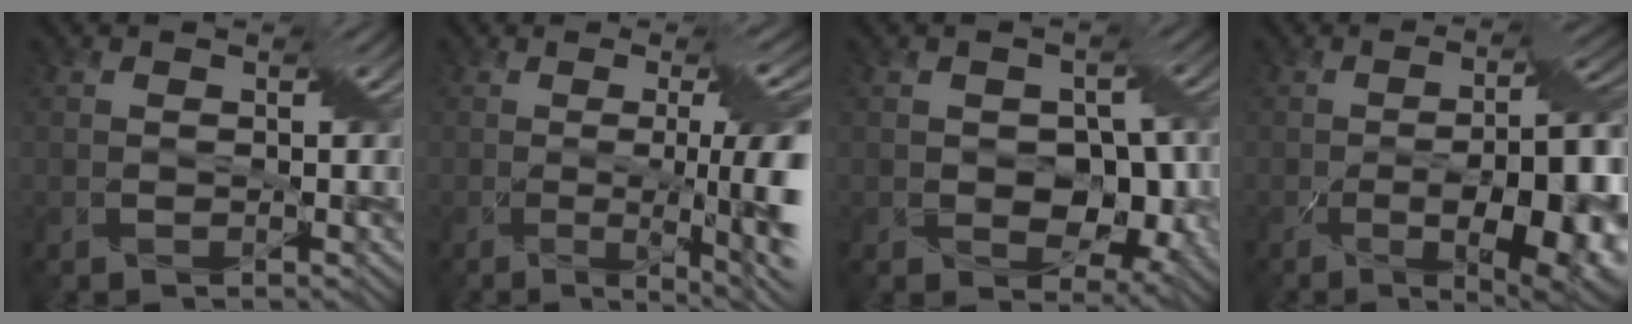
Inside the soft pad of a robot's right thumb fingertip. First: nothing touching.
{"total": 12.4, "force": [-1.5, 2.5, 12.0], "torque": [-0.158, 0.002, -0.017]}
{"total": 6.3, "force": [-1.2, 4.5, 4.1], "torque": [-0.061, -0.009, -0.022]}
{"total": 16.1, "force": [-4.7, 5.6, 14.3], "torque": [-0.193, -0.008, -0.060]}